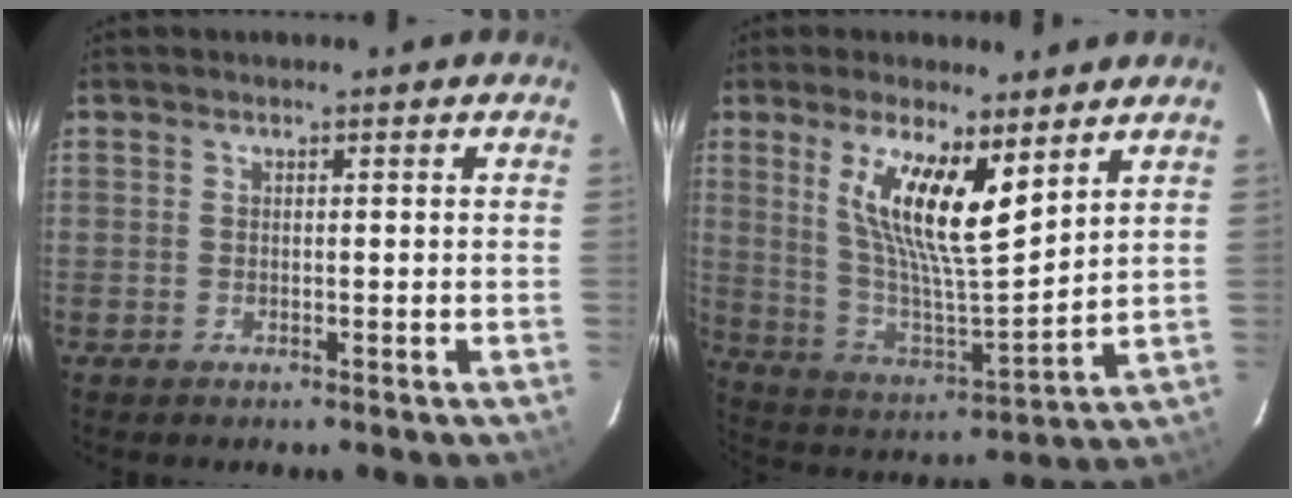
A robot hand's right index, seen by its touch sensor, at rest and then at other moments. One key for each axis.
{"total": 14.7, "fx": 7.0, "fy": 4.3, "fz": 12.1, "tx": -0.211, "ty": 0.002, "tz": 0.133}